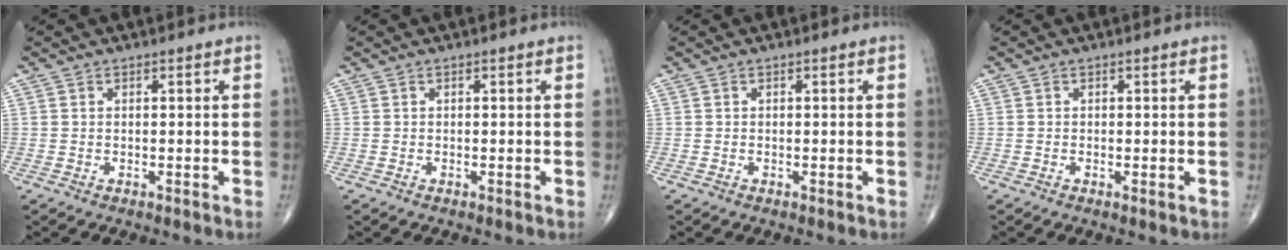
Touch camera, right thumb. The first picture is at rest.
{"total": 0.0}
{"total": 0.0}
{"total": 0.0}